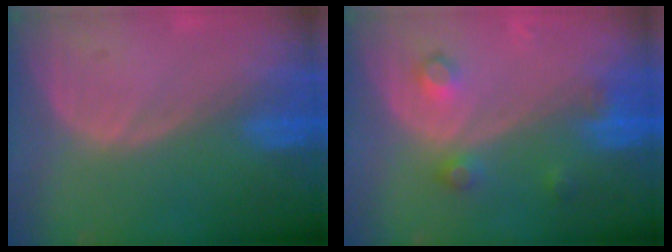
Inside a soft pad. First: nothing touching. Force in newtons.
{"total": 3.7, "press": 3.4, "slide": 1.6}